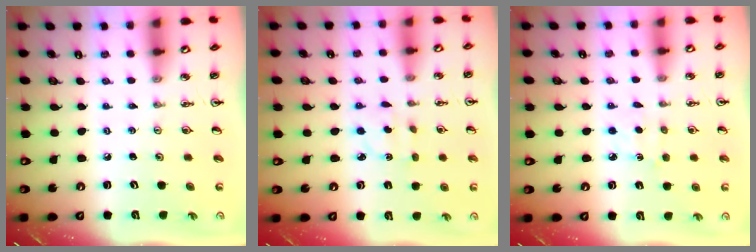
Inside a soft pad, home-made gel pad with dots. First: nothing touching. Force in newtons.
{"total": 2.3, "press": 2.2, "slide": 0.6}
{"total": 4.2, "press": 4.2, "slide": 0.6}